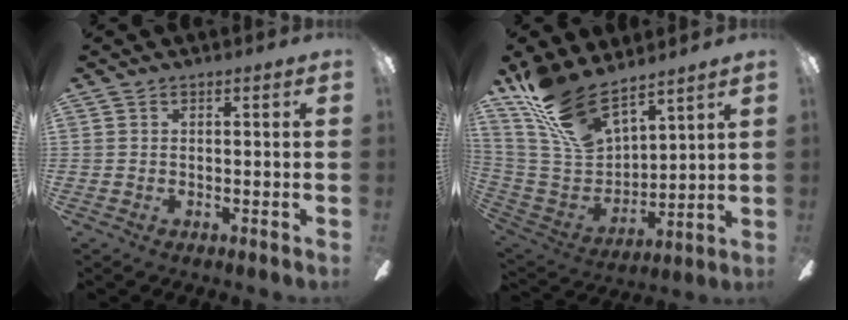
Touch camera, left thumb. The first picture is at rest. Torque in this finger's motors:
{"motor_torque": [0.15, 0.15, 1.40, -1.37, 0.26]}